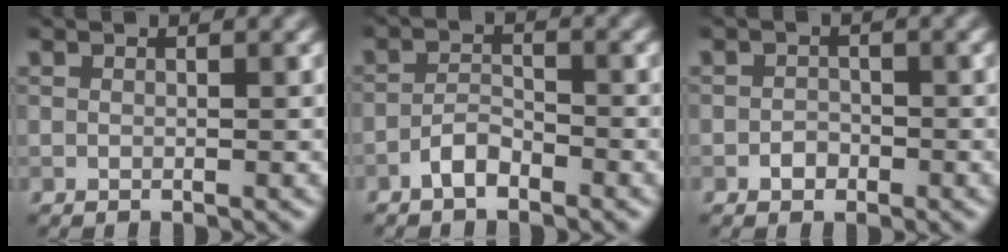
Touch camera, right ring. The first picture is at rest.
{"total": 2.2, "force": [-1.6, 0.8, 1.3], "torque": [-0.025, 0.008, -0.036]}
{"total": 1.2, "force": [-0.7, 0.9, 0.5], "torque": [-0.004, 0.002, -0.013]}